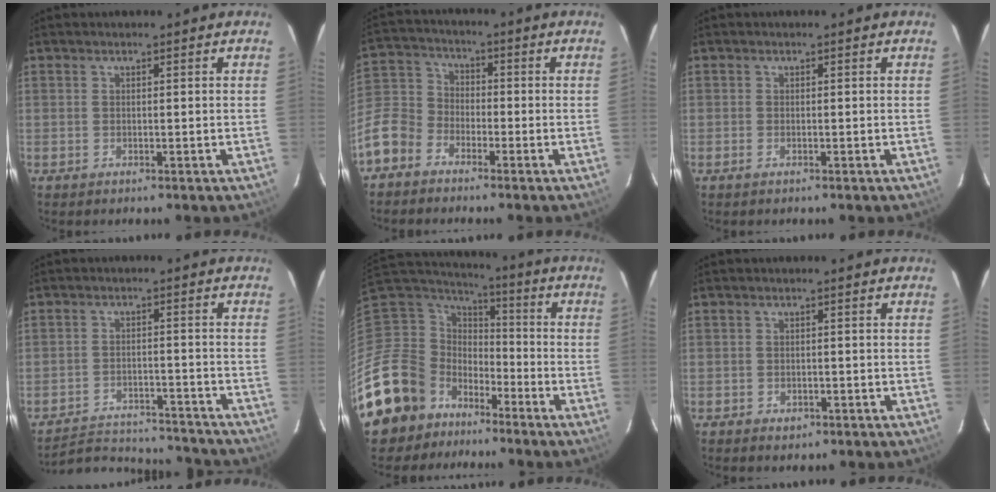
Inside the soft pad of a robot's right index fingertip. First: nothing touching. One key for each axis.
{"total": 10.1, "fx": -5.8, "fy": 7.5, "fz": 3.5, "tx": -0.090, "ty": 0.031, "tz": -0.127}
{"total": 0.7, "fx": -0.5, "fy": 0.3, "fz": 0.4, "tx": -0.008, "ty": -0.001, "tz": -0.010}
{"total": 16.5, "fx": -15.5, "fy": 4.1, "fz": 4.1, "tx": -0.092, "ty": 0.016, "tz": -0.204}
{"total": 18.2, "fx": -10.7, "fy": 13.9, "fz": 4.9, "tx": -0.144, "ty": 0.027, "tz": -0.179}
{"total": 2.3, "fx": -1.3, "fy": 1.7, "fz": 0.9, "tx": -0.018, "ty": 0.000, "tz": -0.015}